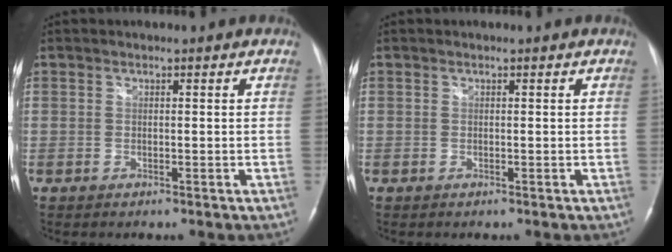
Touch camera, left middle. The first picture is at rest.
{"total": 0.0}